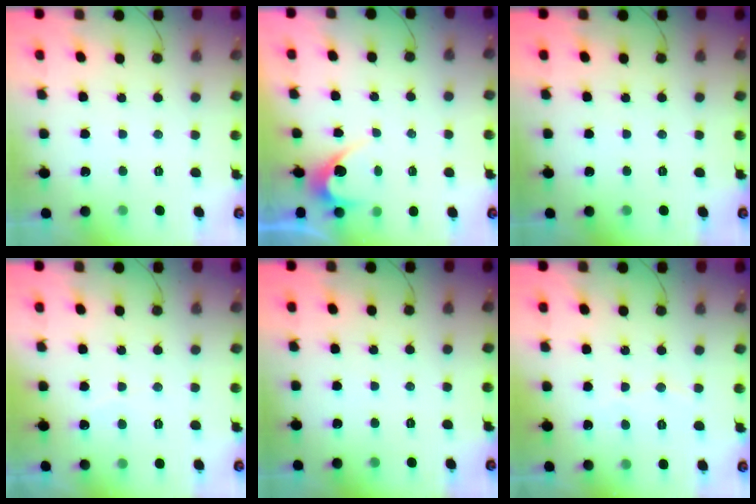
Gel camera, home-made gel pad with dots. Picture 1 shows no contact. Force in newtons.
{"total": 3.0, "press": 3.0, "slide": 0.2}
{"total": 0.0}
{"total": 1.9, "press": 1.9, "slide": 0.2}
{"total": 0.0}
{"total": 3.0, "press": 2.9, "slide": 0.2}